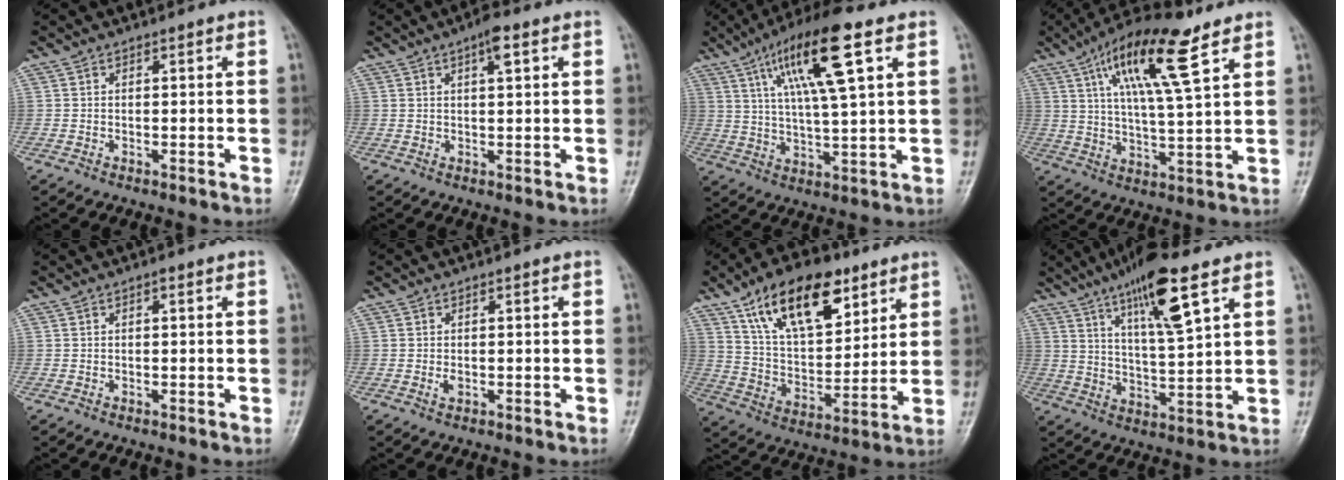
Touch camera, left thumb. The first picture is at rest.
{"total": 3.9, "force": [1.9, 1.1, 3.2], "torque": [-0.049, 0.000, 0.028]}
{"total": 15.8, "force": [6.9, 2.9, 13.9], "torque": [-0.253, -0.009, 0.123]}
{"total": 15.9, "force": [8.4, 3.6, 13.0], "torque": [-0.221, -0.020, 0.146]}
{"total": 0.7, "force": [0.3, 0.2, 0.6], "torque": [-0.010, 0.002, 0.002]}
{"total": 1.4, "force": [0.0, 0.8, 1.2], "torque": [-0.019, -0.001, 0.002]}
{"total": 19.0, "force": [10.8, 9.1, 12.7], "torque": [-0.168, -0.044, 0.192]}
{"total": 14.0, "force": [7.9, 2.7, 11.3], "torque": [-0.188, -0.033, 0.136]}